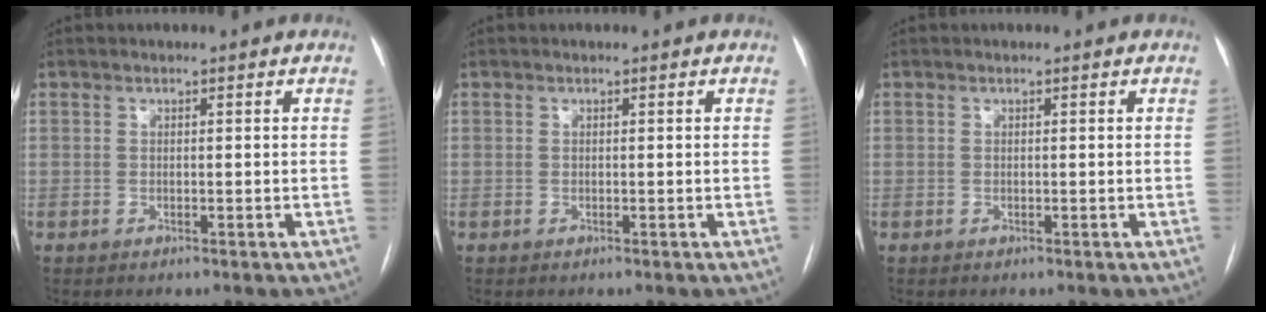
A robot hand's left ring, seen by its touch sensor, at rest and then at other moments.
{"total": 0.0}
{"total": 0.0}